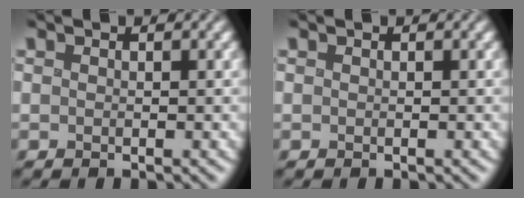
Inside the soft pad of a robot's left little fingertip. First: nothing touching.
{"total": 0.0}